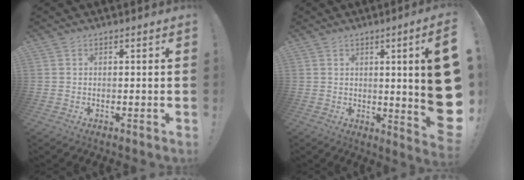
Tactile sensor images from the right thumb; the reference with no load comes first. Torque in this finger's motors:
{"motor_torque": [2.08, 2.92, 0.37, 0.08, 0.13]}